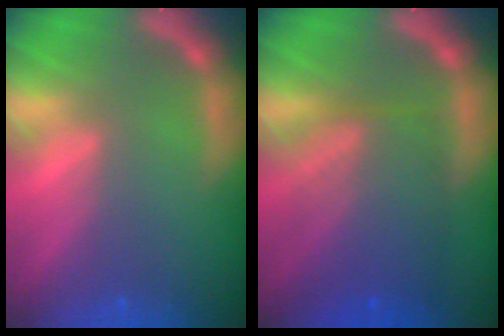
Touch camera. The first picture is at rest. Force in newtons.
{"total": 8.0}